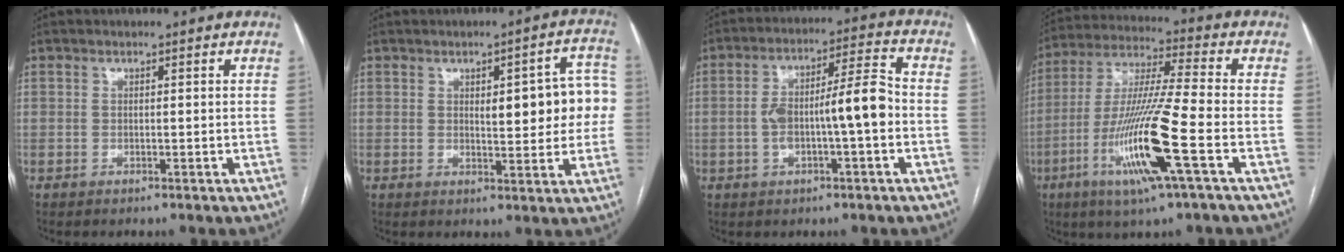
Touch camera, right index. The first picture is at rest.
{"total": 9.6, "force": [1.1, 3.1, 9.1], "torque": [-0.101, 0.022, 0.014]}
{"total": 10.2, "force": [-1.4, 1.7, 9.9], "torque": [-0.175, 0.028, -0.023]}
{"total": 16.3, "force": [-5.9, -0.4, 15.2], "torque": [-0.311, -0.020, -0.114]}